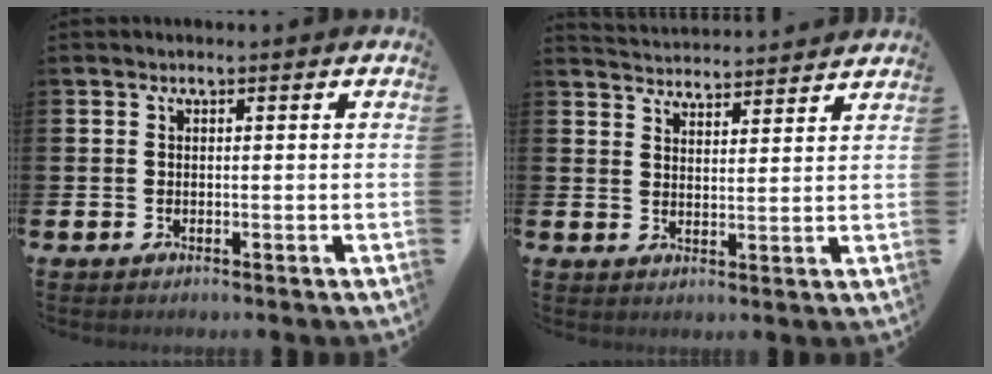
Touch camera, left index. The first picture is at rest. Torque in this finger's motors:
{"motor_torque": [0.88, -0.92, 0.05, 0.00]}